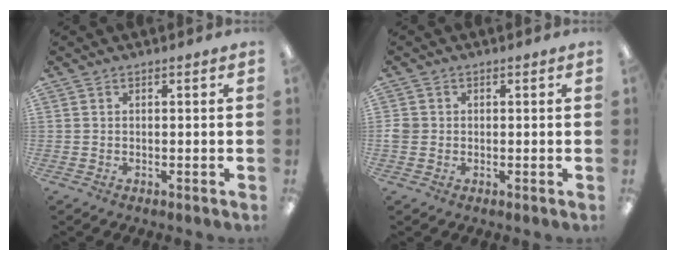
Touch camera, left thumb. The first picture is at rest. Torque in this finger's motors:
{"motor_torque": [-0.02, 0.01, 0.13, -0.12, 0.00]}